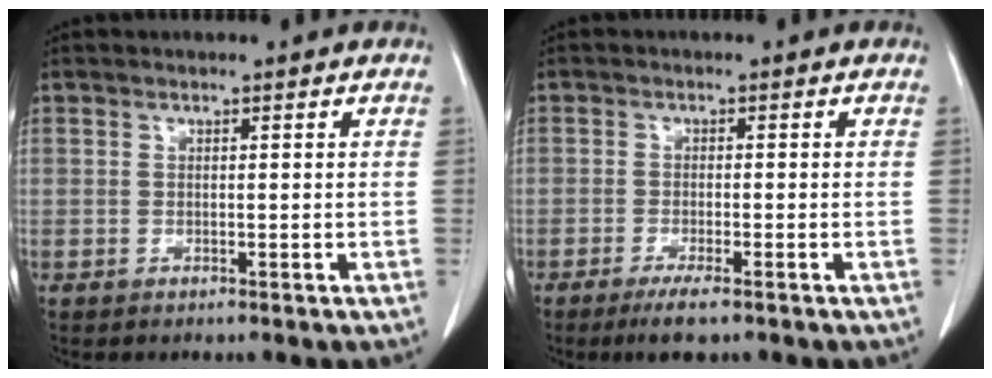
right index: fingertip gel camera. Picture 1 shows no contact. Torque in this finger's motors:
{"motor_torque": [0.46, -0.09, 0.04, 0.02]}